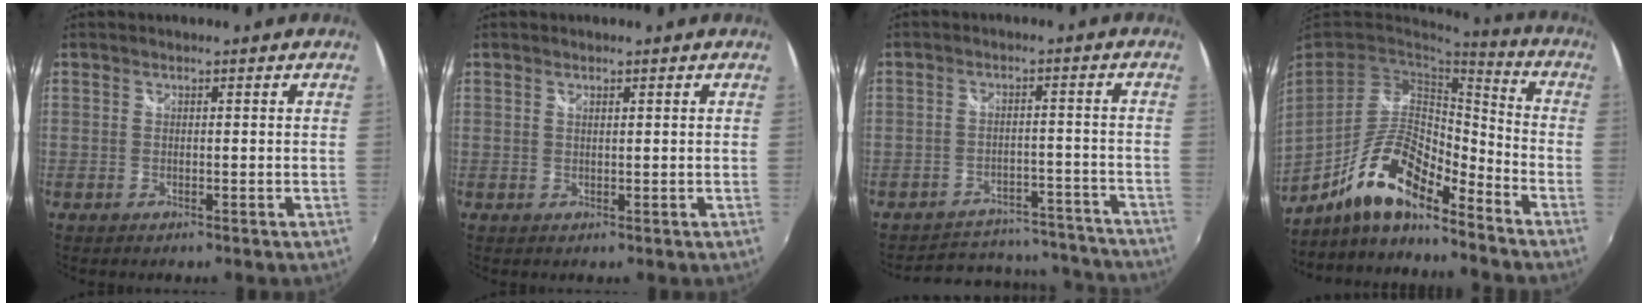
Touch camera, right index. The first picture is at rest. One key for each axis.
{"total": 0.6, "fx": 0.4, "fy": 0.2, "fz": 0.4, "tx": -0.006, "ty": 0.001, "tz": 0.007}
{"total": 16.9, "fx": -15.4, "fy": 6.0, "fz": 3.5, "tx": -0.078, "ty": 0.043, "tz": -0.182}
{"total": 15.0, "fx": -10.6, "fy": 4.2, "fz": 9.7, "tx": -0.196, "ty": -0.005, "tz": -0.202}